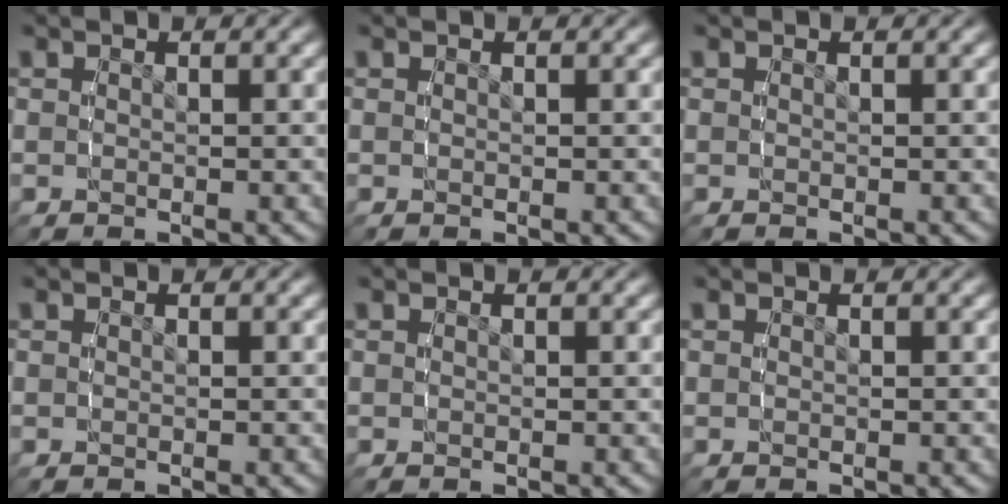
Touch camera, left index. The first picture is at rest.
{"total": 0.0}
{"total": 0.0}
{"total": 0.0}
{"total": 0.0}
{"total": 0.0}